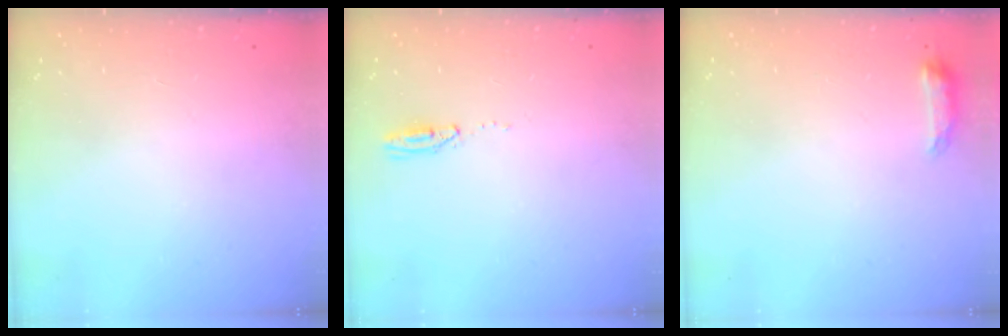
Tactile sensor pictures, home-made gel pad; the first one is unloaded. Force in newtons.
{"total": 3.8, "press": 3.7, "slide": 1.1}
{"total": 6.5, "press": 6.4, "slide": 1.0}